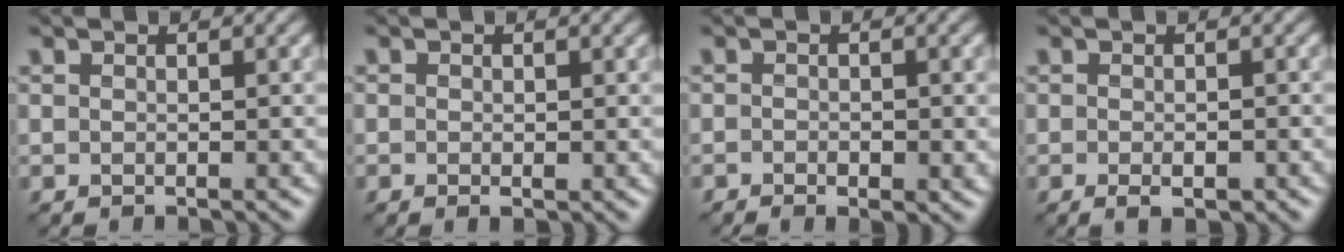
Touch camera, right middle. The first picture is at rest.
{"total": 0.7, "force": [-0.1, 0.4, 0.5], "torque": [-0.006, 0.002, -0.001]}
{"total": 1.4, "force": [-0.7, 0.7, 1.1], "torque": [-0.014, -0.001, -0.009]}
{"total": 1.7, "force": [-0.7, 0.8, 1.4], "torque": [-0.018, -0.001, -0.010]}